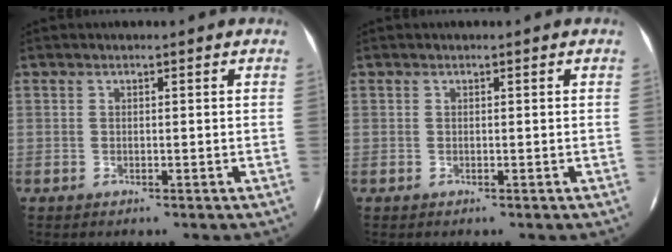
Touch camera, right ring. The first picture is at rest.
{"total": 0.0}